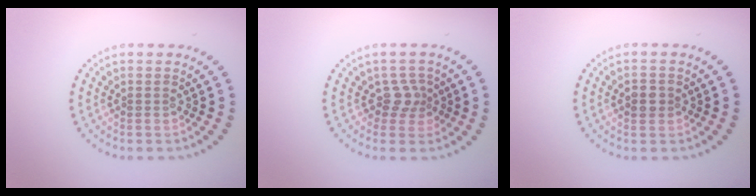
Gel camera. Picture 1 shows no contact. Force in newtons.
{"total": 2.0, "press": 1.5, "slide": 1.3}
{"total": 1.6, "press": 1.6, "slide": 0.3}